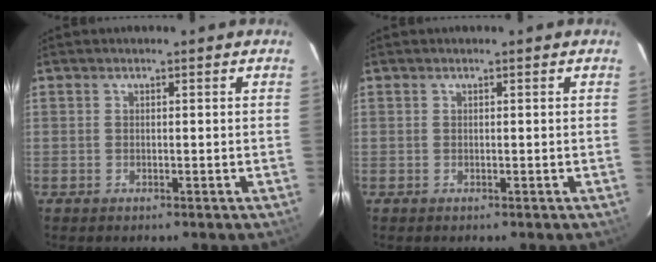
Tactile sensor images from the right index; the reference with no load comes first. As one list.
[{"total": 0.0}]